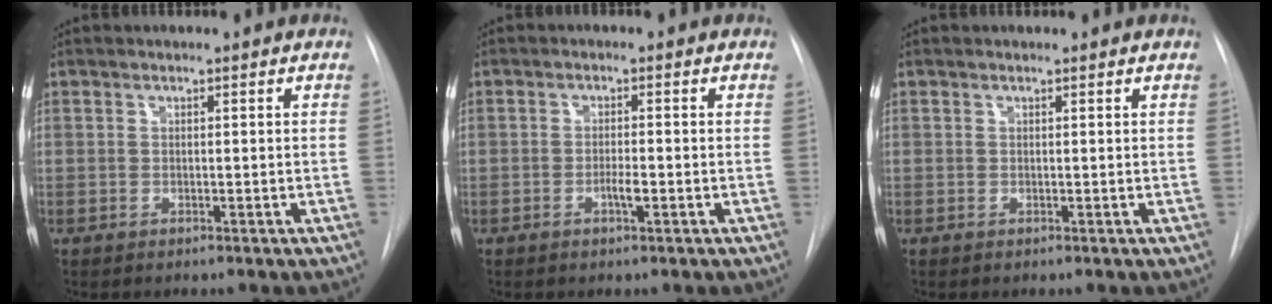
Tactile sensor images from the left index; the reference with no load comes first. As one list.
[{"total": 1.9, "force": [-0.8, 0.3, 1.7], "torque": [-0.030, -0.001, -0.014]}, {"total": 0.9, "force": [0.9, 0.1, 0.1], "torque": [-0.007, 0.007, 0.011]}]